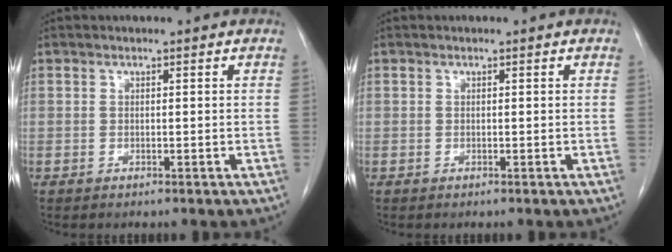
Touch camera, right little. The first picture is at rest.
{"total": 0.0}